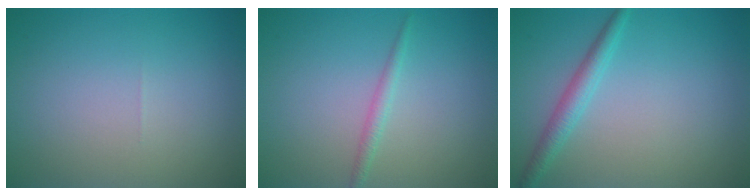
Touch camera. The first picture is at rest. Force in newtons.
{"total": 1.1, "press": 1.1, "slide": 0.0}
{"total": 2.2, "press": 2.2, "slide": 0.0}